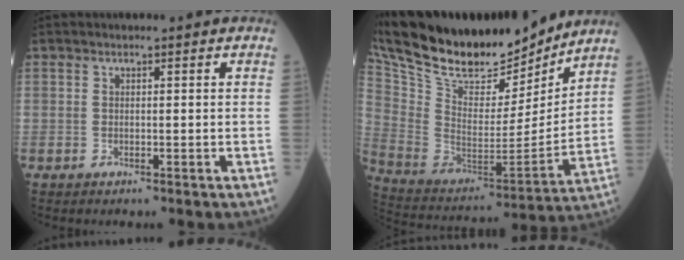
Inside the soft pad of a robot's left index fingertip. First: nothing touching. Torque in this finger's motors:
{"motor_torque": [0.45, -1.68, -0.02, 0.12]}